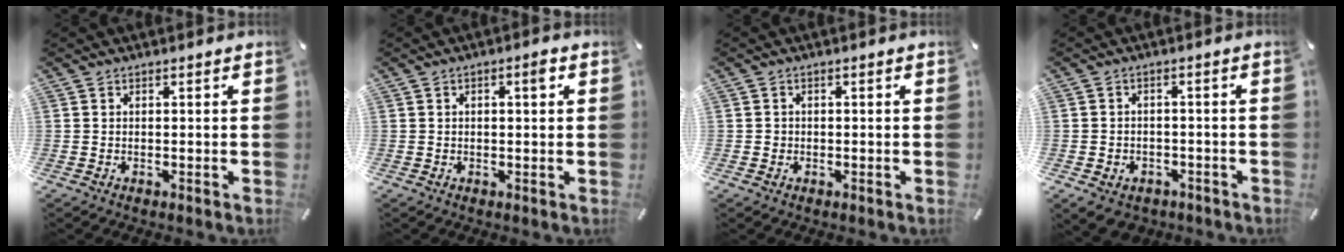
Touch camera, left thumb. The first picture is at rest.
{"total": 2.8, "force": [0.6, 1.0, 2.5], "torque": [-0.033, 0.002, 0.004]}
{"total": 1.4, "force": [-0.3, 1.3, 0.3], "torque": [-0.007, 0.005, -0.010]}
{"total": 4.5, "force": [-2.8, 3.4, 1.3], "torque": [-0.026, 0.017, -0.052]}